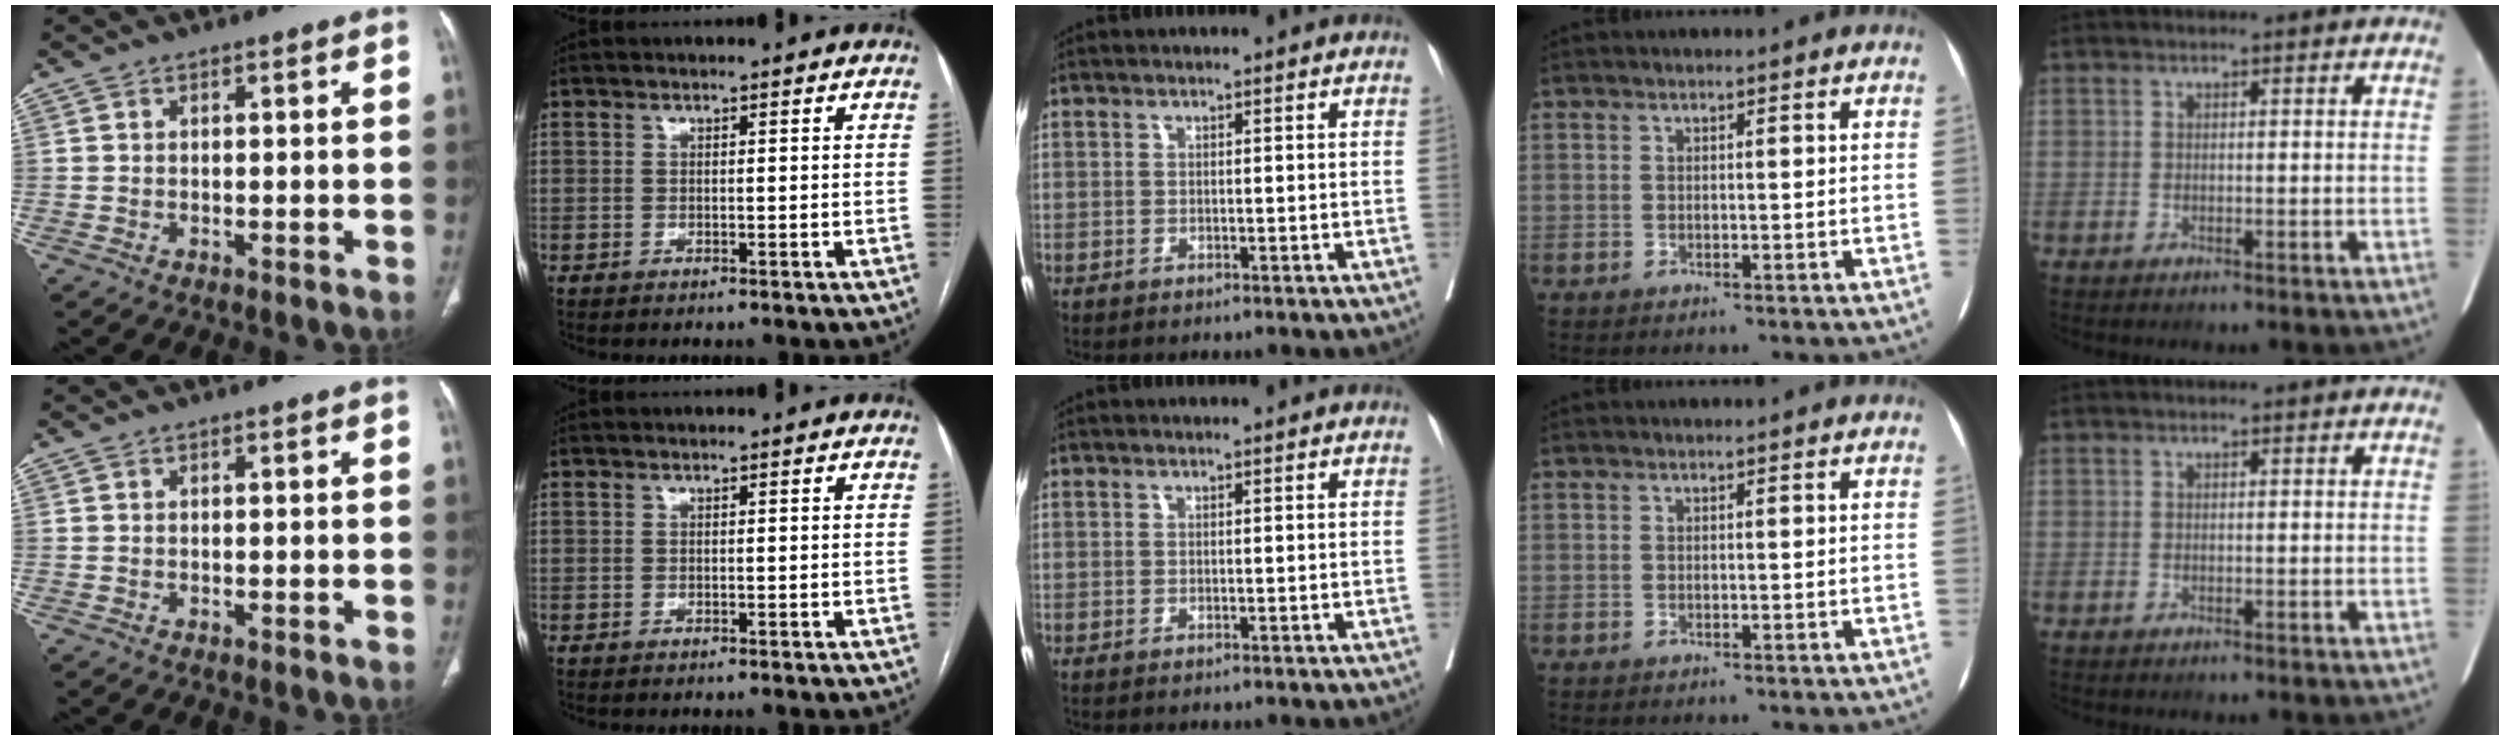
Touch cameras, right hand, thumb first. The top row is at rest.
{}